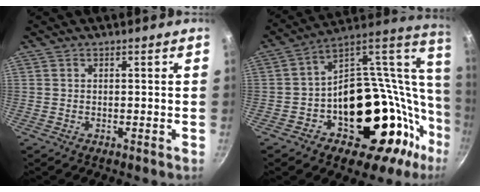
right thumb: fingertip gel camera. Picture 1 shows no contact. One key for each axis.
{"total": 30.2, "fx": 2.3, "fy": 22.7, "fz": 19.8, "tx": -0.216, "ty": 0.011, "tz": 0.052}